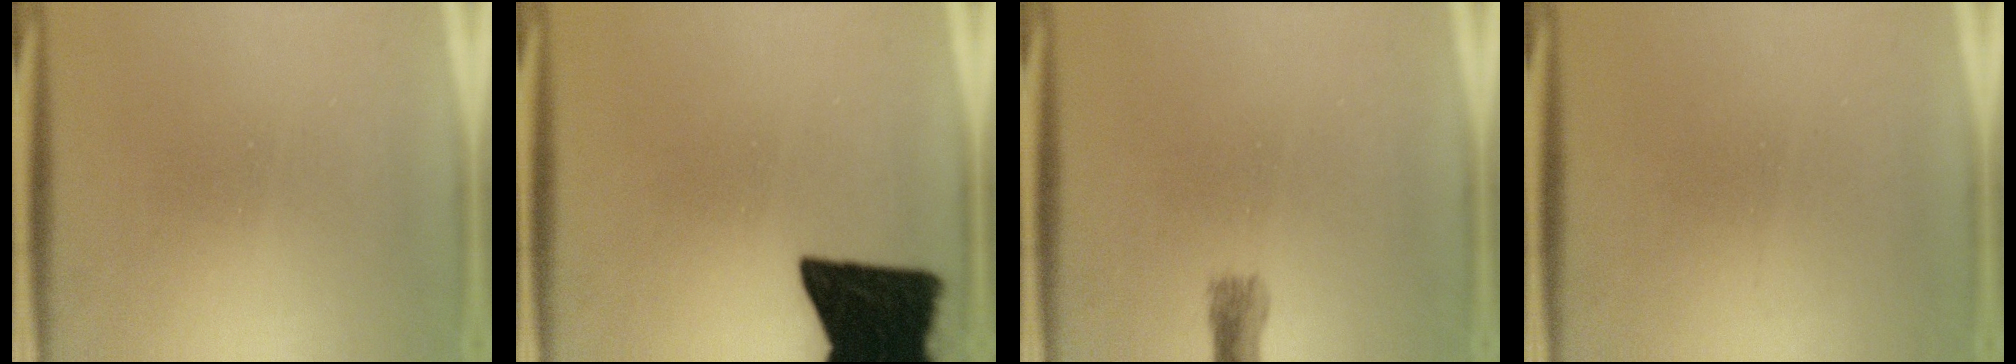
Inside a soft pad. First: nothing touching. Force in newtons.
{"total": 18.1}
{"total": 1.8}
{"total": 1.4}